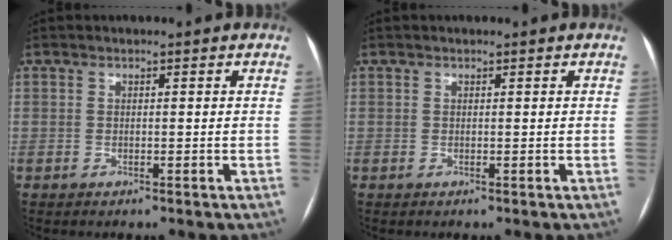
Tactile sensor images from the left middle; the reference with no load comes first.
{"total": 0.0}